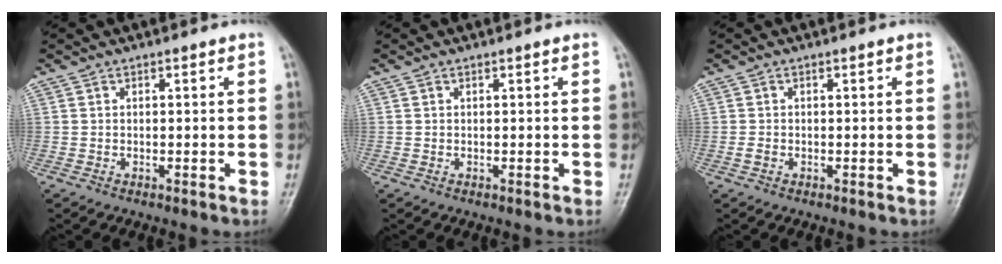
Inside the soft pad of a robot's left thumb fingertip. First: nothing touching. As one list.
[{"total": 0.0}, {"total": 1.0, "force": [-0.3, 0.7, 0.6], "torque": [-0.014, -0.001, -0.007]}]